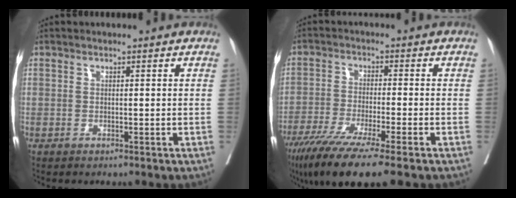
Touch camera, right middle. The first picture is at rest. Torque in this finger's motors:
{"motor_torque": [1.28, -0.86, 0.68, 0.20]}